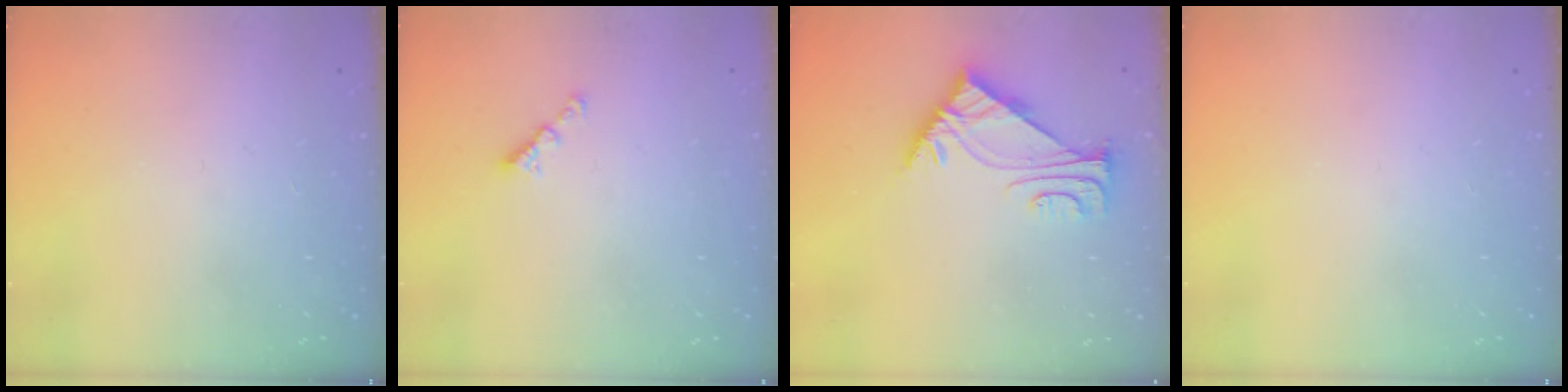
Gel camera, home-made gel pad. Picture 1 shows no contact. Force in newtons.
{"total": 2.1, "press": 2.1, "slide": 0.4}
{"total": 6.0, "press": 5.9, "slide": 1.0}
{"total": 0.0}